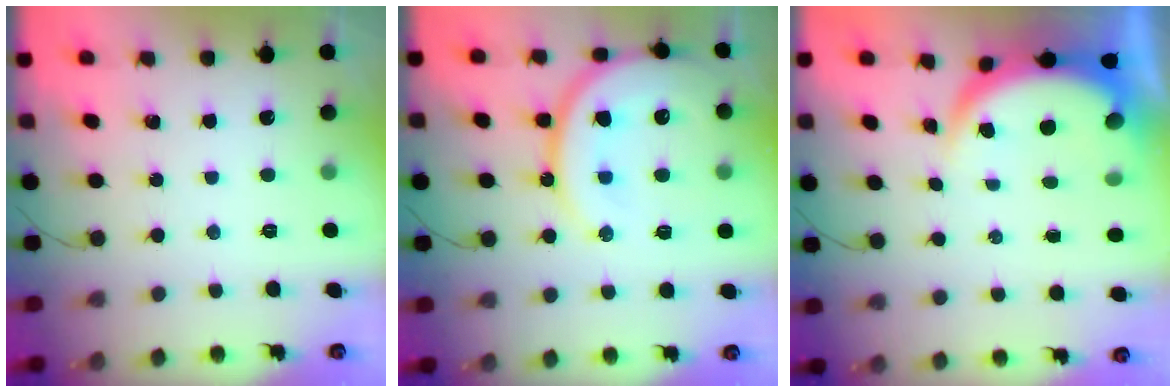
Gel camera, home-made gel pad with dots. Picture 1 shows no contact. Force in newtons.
{"total": 18.3, "press": 18.2, "slide": 1.8}
{"total": 6.9, "press": 6.6, "slide": 1.8}